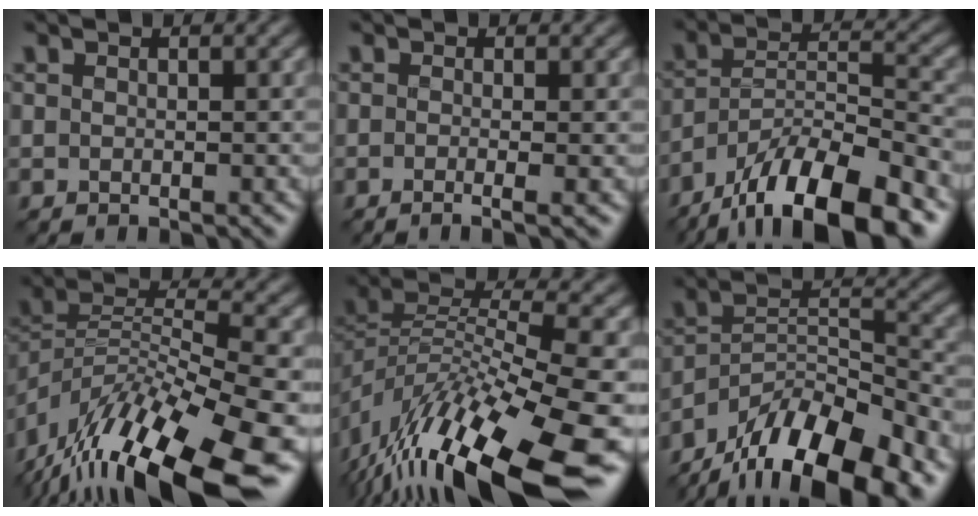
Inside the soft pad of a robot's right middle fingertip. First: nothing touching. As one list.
[{"total": 2.1, "force": [-0.4, 0.8, 2.0], "torque": [-0.023, -0.008, -0.016]}, {"total": 12.8, "force": [-9.4, 3.7, 7.9], "torque": [-0.134, 0.009, -0.172]}, {"total": 15.9, "force": [-10.6, 4.3, 11.1], "torque": [-0.218, 0.012, -0.183]}, {"total": 15.6, "force": [-8.5, 4.6, 12.2], "torque": [-0.237, 0.004, -0.145]}, {"total": 14.2, "force": [-10.3, 5.2, 8.1], "torque": [-0.147, 0.011, -0.182]}]